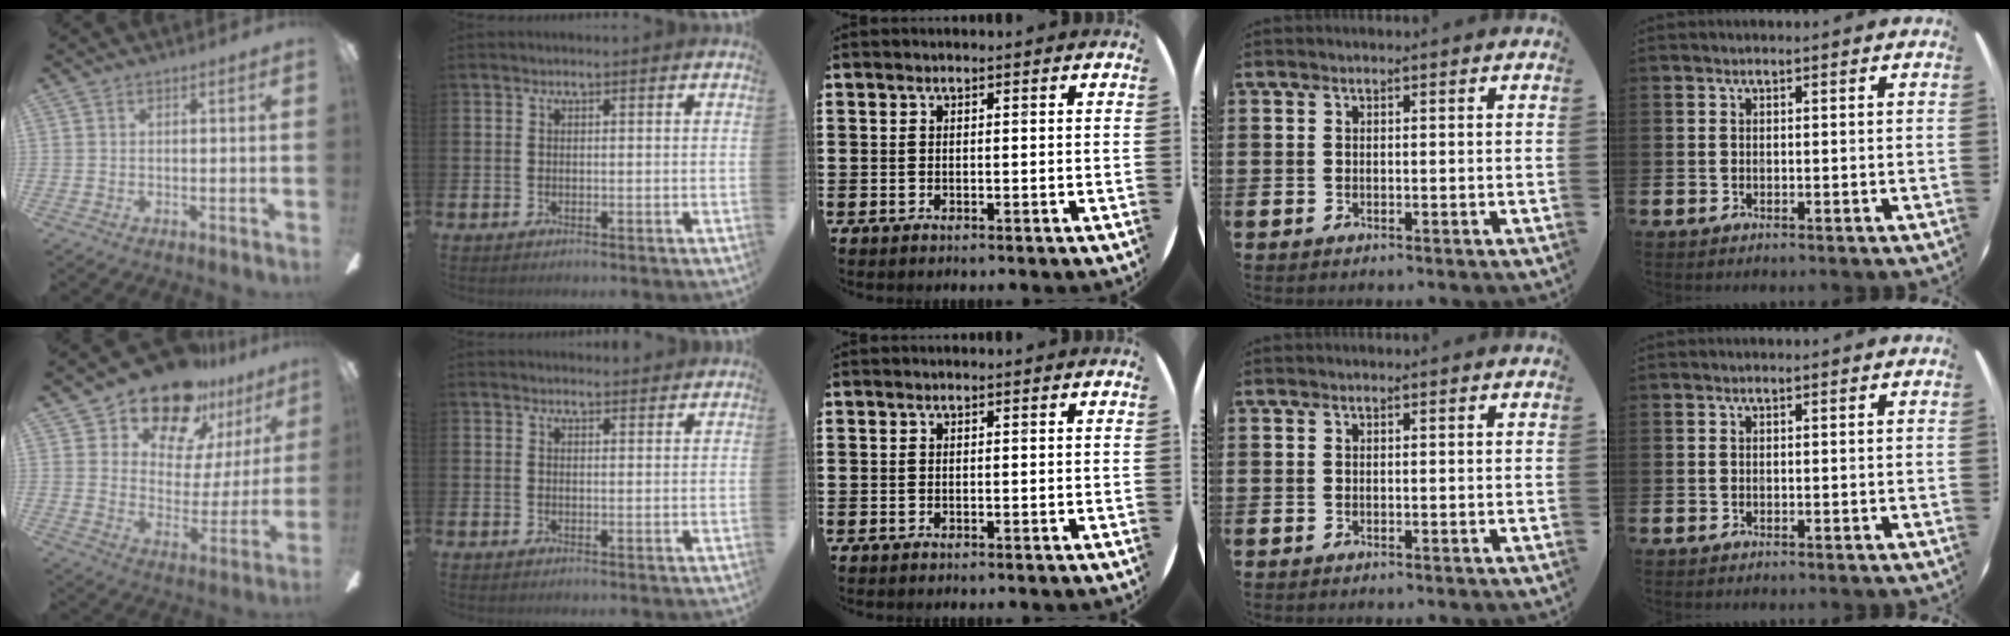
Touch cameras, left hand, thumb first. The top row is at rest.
{"thumb": {"total": 17.7, "force": [14.5, 8.0, 6.1], "torque": [-0.115, -0.103, 0.258]}, "index": {"total": 1.7, "force": [1.7, 0.4, -0.1], "torque": [0.008, -0.008, 0.029]}}